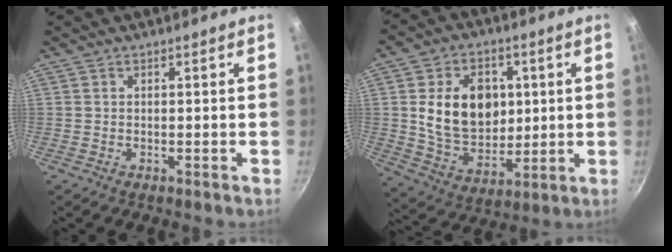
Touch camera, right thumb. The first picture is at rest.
{"total": 16.7, "force": [2.6, 12.4, 10.9], "torque": [-0.150, -0.008, 0.052]}